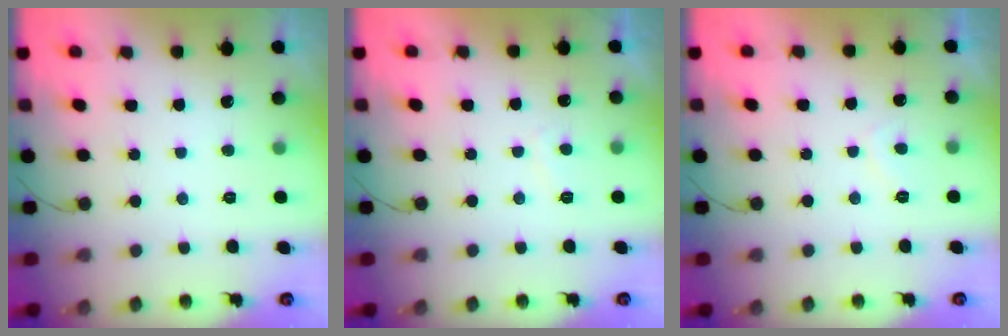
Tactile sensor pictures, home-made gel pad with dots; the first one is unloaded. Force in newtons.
{"total": 1.1, "press": 1.0, "slide": 0.6}
{"total": 1.6, "press": 1.5, "slide": 0.6}